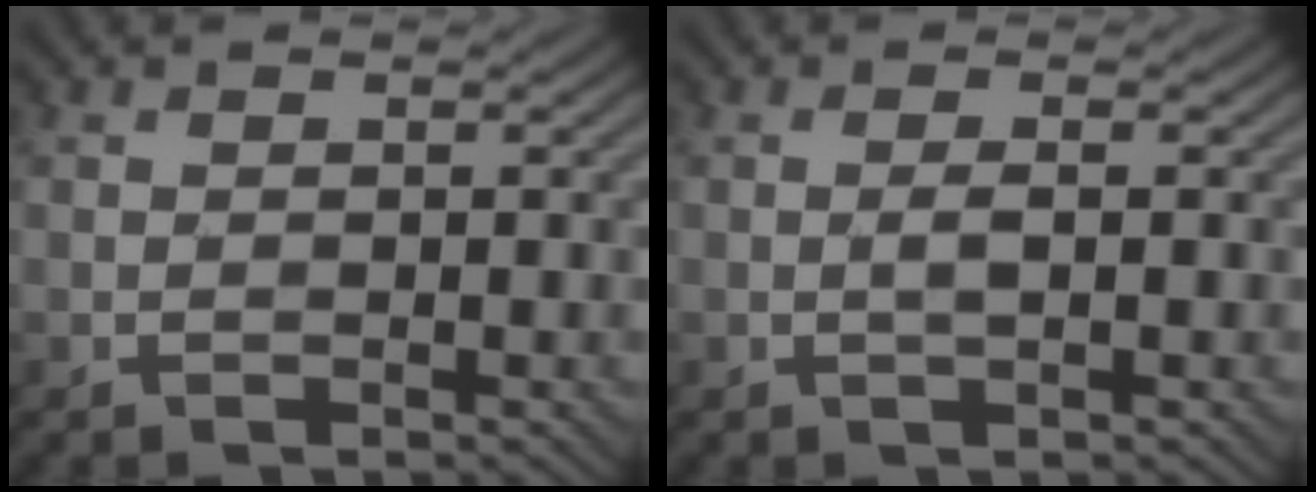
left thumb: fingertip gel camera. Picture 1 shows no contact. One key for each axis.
{"total": 1.5, "fx": -0.1, "fy": 0.2, "fz": 1.5, "tx": -0.029, "ty": 0.002, "tz": -0.004}